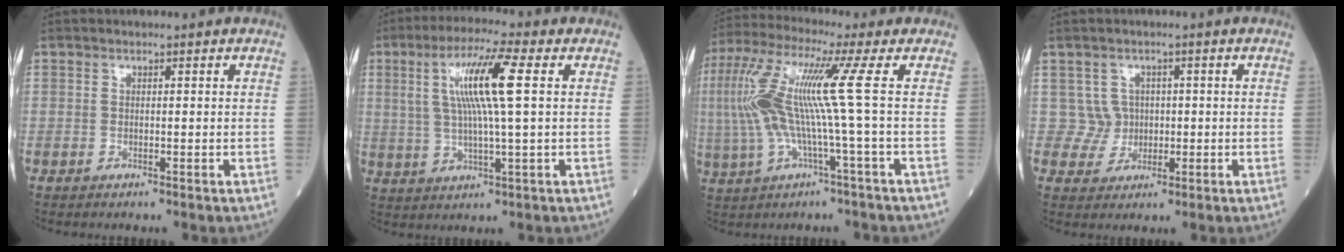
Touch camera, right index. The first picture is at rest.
{"total": 10.8, "force": [2.6, 0.1, 10.5], "torque": [-0.208, 0.008, 0.046]}
{"total": 13.6, "force": [0.9, -0.5, 13.5], "torque": [-0.297, 0.021, 0.011]}
{"total": 3.5, "force": [0.5, 3.5, -0.3], "torque": [0.020, 0.007, 0.008]}